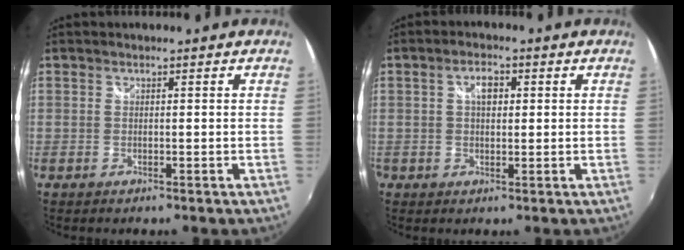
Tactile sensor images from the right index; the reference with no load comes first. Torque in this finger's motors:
{"motor_torque": [0.03, -0.03, 0.03, 0.00]}